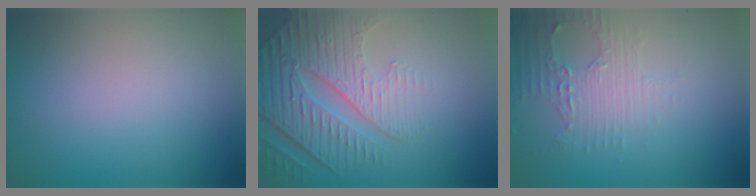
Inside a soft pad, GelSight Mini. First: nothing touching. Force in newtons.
{"total": 6.6, "press": 5.2, "slide": 4.1}
{"total": 3.5, "press": 2.6, "slide": 2.4}